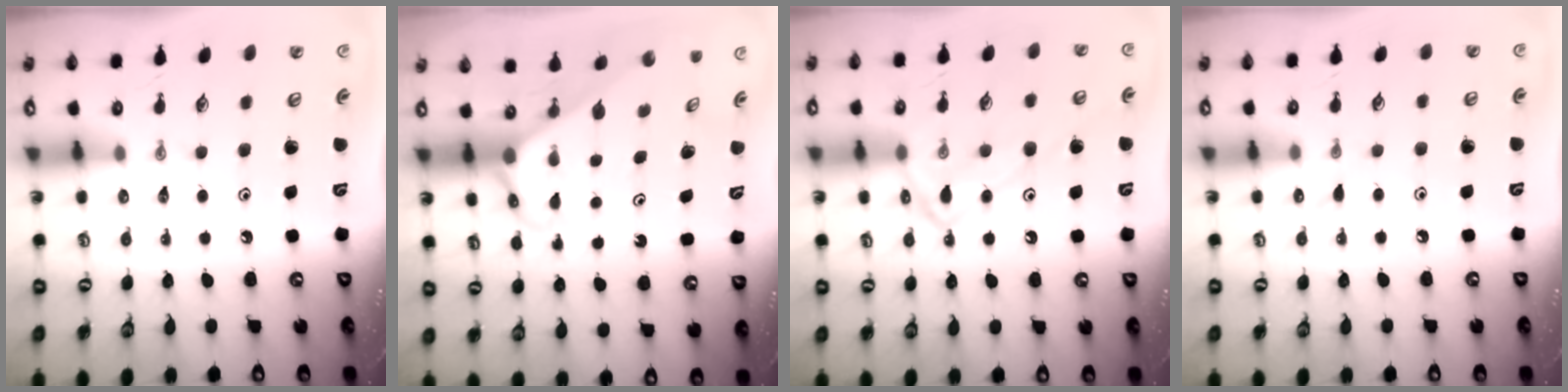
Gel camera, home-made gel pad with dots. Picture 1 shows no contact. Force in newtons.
{"total": 2.6, "press": 2.6, "slide": 0.1}
{"total": 12.5, "press": 12.4, "slide": 0.9}
{"total": 6.1, "press": 6.1, "slide": 0.7}